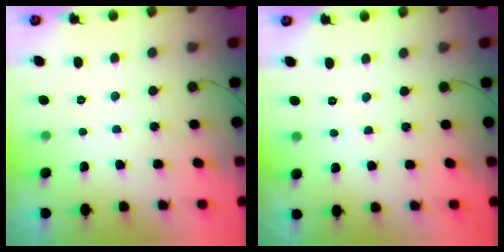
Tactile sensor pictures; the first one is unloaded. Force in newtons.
{"total": 2.6, "press": 2.6, "slide": 0.2}